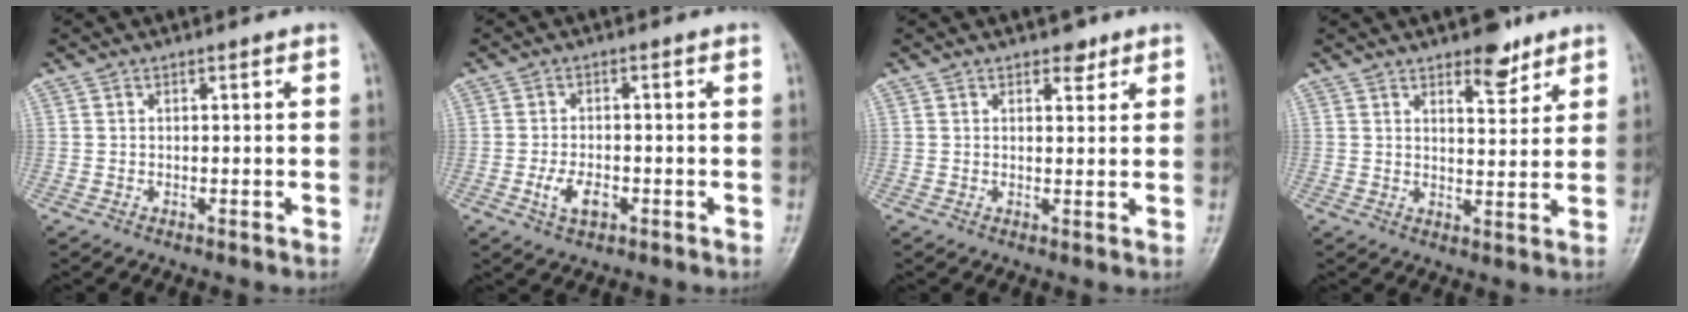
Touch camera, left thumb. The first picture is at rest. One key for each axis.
{"total": 4.5, "fx": -1.6, "fy": 2.6, "fz": 3.3, "tx": -0.060, "ty": 0.005, "tz": -0.028}
{"total": 2.6, "fx": 1.8, "fy": 1.5, "fz": 1.2, "tx": -0.001, "ty": -0.009, "tz": 0.024}
{"total": 6.0, "fx": 4.2, "fy": 2.6, "fz": 3.4, "tx": -0.028, "ty": -0.029, "tz": 0.061}